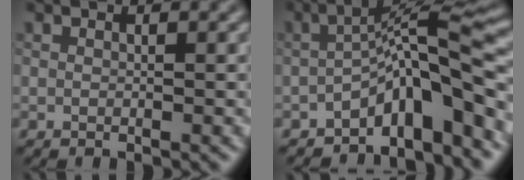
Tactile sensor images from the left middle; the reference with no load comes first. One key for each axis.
{"total": 7.9, "fx": -4.1, "fy": 1.9, "fz": 6.5, "tx": -0.082, "ty": 0.023, "tz": -0.074}